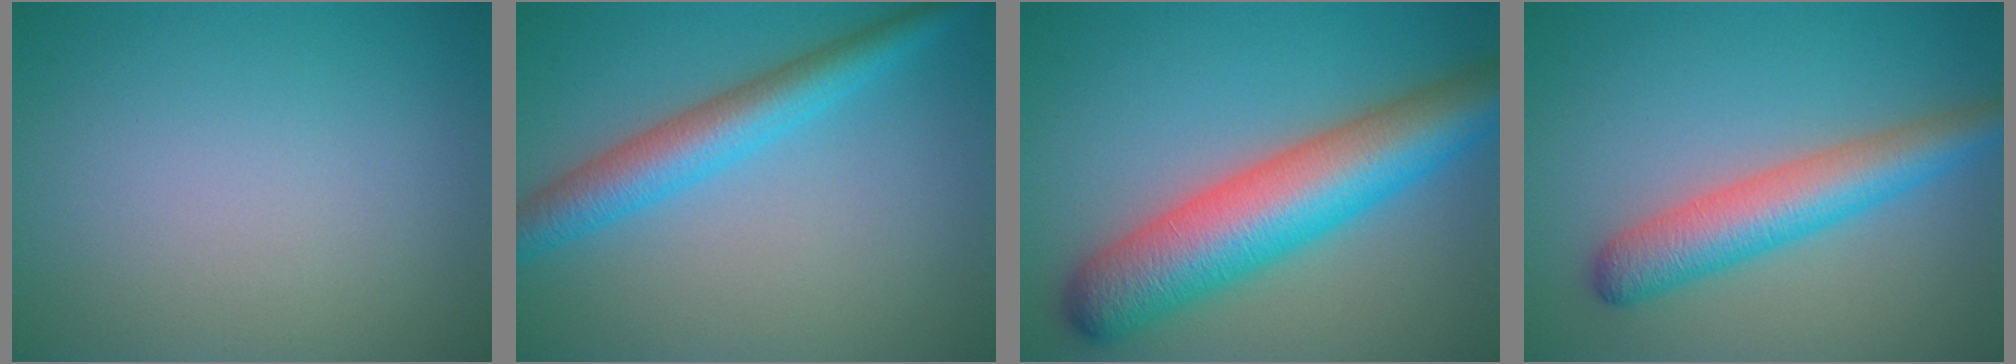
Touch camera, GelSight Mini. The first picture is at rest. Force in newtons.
{"total": 4.9, "press": 4.9, "slide": 0.1}
{"total": 10.4, "press": 10.4, "slide": 0.2}
{"total": 5.5, "press": 5.5, "slide": 0.1}